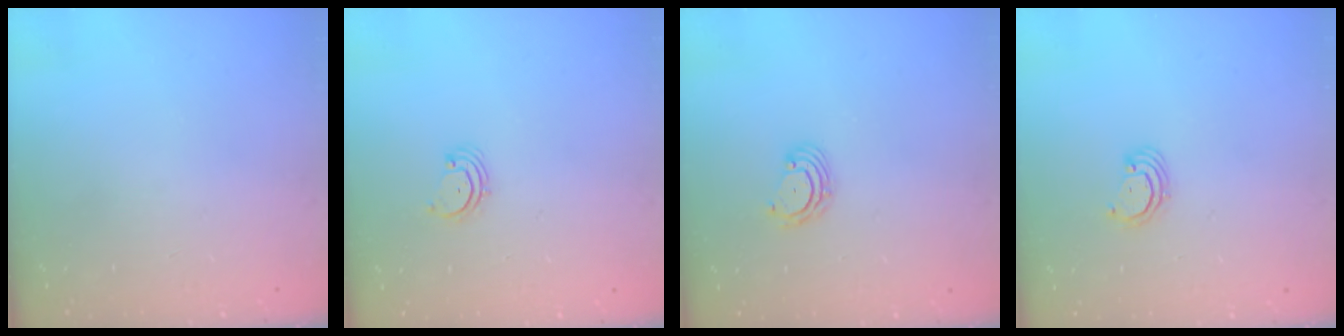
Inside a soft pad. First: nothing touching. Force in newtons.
{"total": 1.7, "press": 1.6, "slide": 0.2}
{"total": 2.8, "press": 2.8, "slide": 0.3}
{"total": 2.5, "press": 2.5, "slide": 0.2}